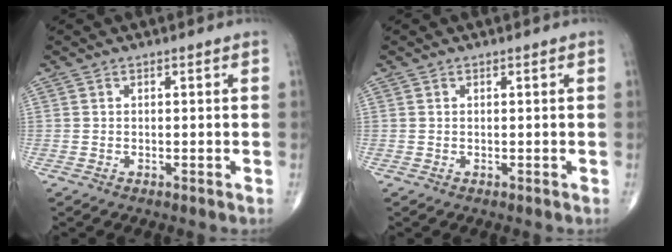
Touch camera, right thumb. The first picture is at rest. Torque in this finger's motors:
{"motor_torque": [0.31, 0.86, -0.04, -0.08, -0.03]}